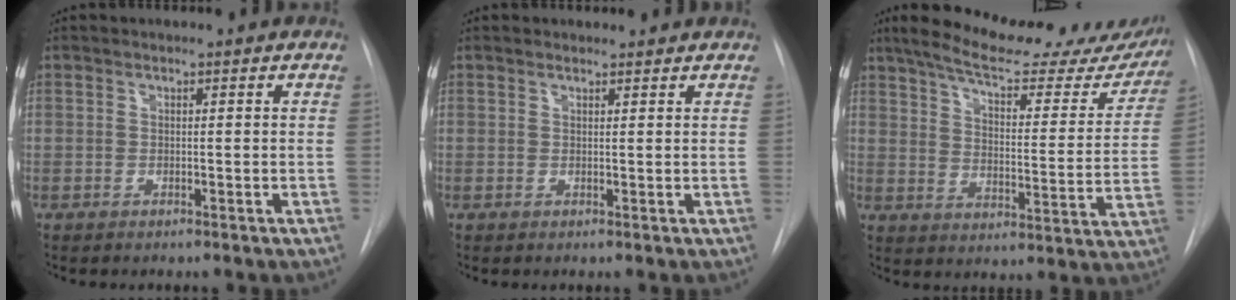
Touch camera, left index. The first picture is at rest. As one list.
[{"total": 1.2, "force": [1.1, 0.4, -0.1], "torque": [-0.006, 0.003, 0.013]}, {"total": 24.5, "force": [21.0, 5.7, 11.1], "torque": [-0.159, -0.033, 0.263]}]